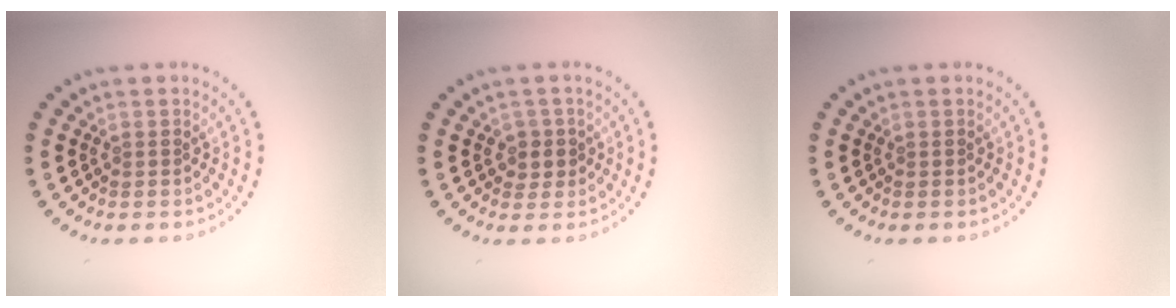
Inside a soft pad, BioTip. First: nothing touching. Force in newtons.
{"total": 1.7, "press": 1.4, "slide": 1.0}
{"total": 0.0}